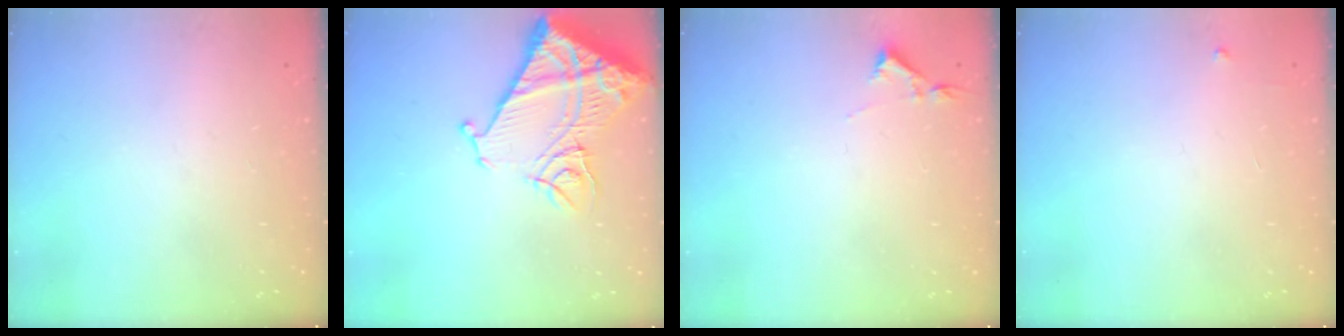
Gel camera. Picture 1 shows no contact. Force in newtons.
{"total": 18.4, "press": 18.3, "slide": 2.2}
{"total": 2.9, "press": 2.9, "slide": 0.5}
{"total": 2.6, "press": 2.6, "slide": 0.4}